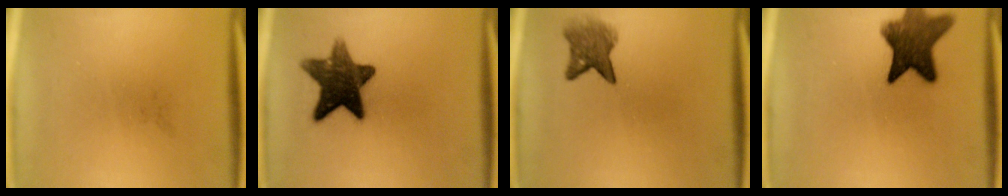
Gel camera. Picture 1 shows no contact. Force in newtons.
{"total": 12.3}
{"total": 4.2}
{"total": 10.4}